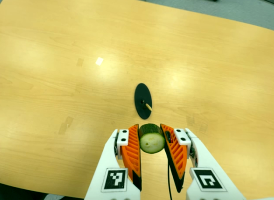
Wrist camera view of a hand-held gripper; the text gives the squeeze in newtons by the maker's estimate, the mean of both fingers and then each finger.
{"total": 10.7, "left": 10.2, "right": 11.2}